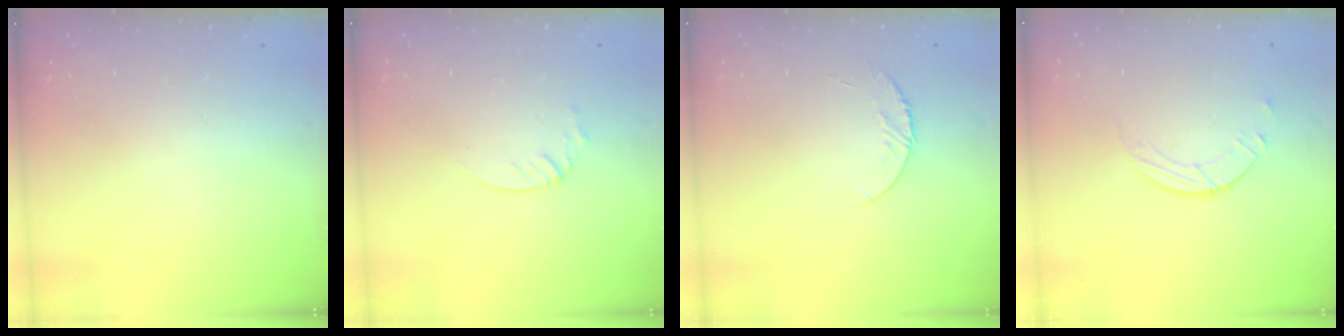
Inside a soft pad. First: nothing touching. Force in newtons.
{"total": 2.1, "press": 2.1, "slide": 0.2}
{"total": 5.3, "press": 5.3, "slide": 0.6}
{"total": 2.5, "press": 2.4, "slide": 0.2}